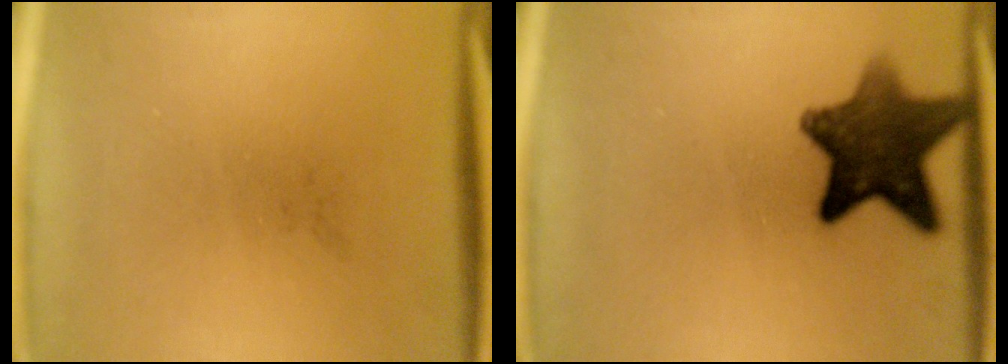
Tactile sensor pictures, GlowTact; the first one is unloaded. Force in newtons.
{"total": 11.0}